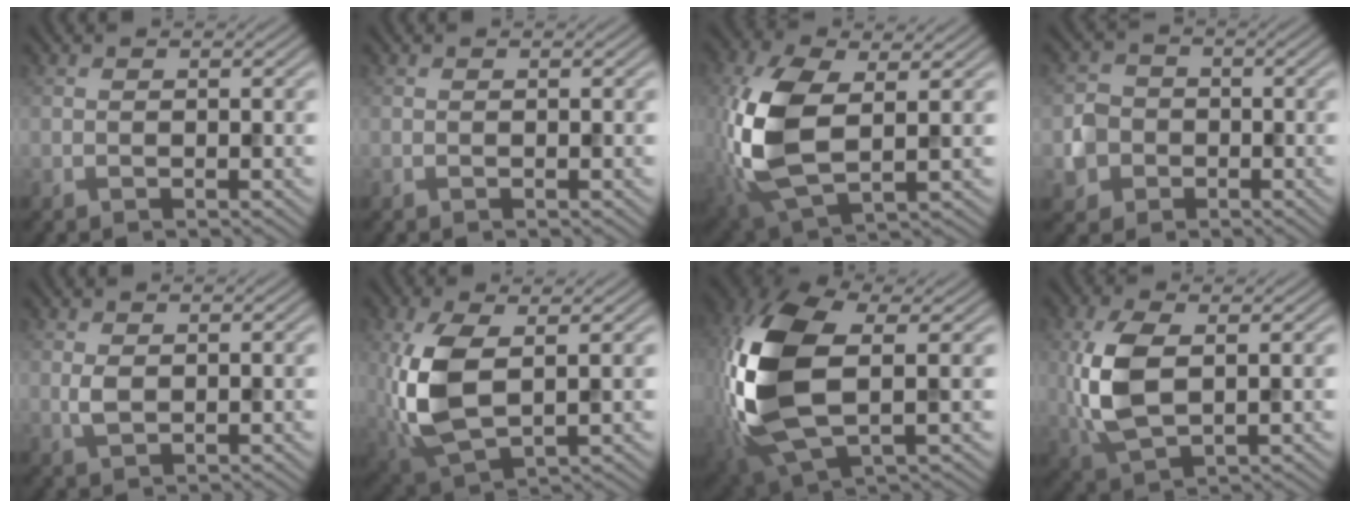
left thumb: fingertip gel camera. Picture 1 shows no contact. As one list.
[{"total": 0.0}, {"total": 12.2, "force": [0.3, 6.4, 10.4], "torque": [-0.269, -0.005, 0.009]}, {"total": 4.2, "force": [-1.2, 3.9, 1.2], "torque": [-0.029, -0.009, -0.031]}, {"total": 1.7, "force": [0.4, 0.9, 1.3], "torque": [-0.032, -0.002, 0.011]}, {"total": 9.9, "force": [0.7, 5.0, 8.5], "torque": [-0.211, -0.009, 0.017]}, {"total": 16.4, "force": [0.3, 8.5, 14.1], "torque": [-0.346, -0.013, 0.009]}, {"total": 8.5, "force": [0.8, 4.3, 7.3], "torque": [-0.180, -0.003, 0.018]}]